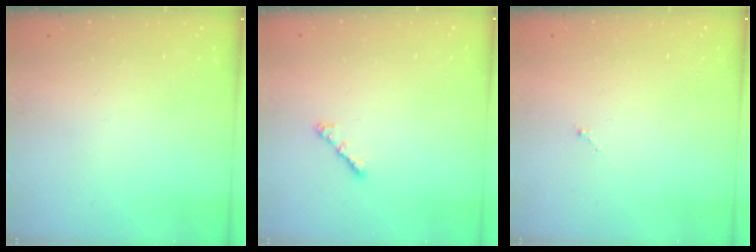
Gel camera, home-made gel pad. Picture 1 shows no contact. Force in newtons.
{"total": 2.7, "press": 2.7, "slide": 0.6}
{"total": 0.0}